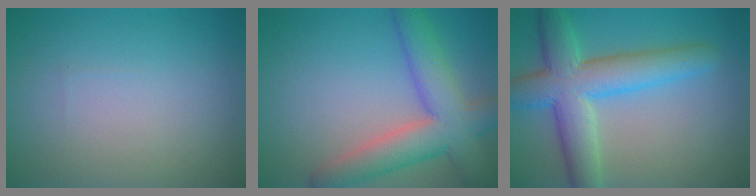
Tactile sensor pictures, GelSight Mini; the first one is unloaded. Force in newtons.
{"total": 7.3, "press": 7.3, "slide": 0.4}
{"total": 7.7, "press": 7.7, "slide": 0.5}